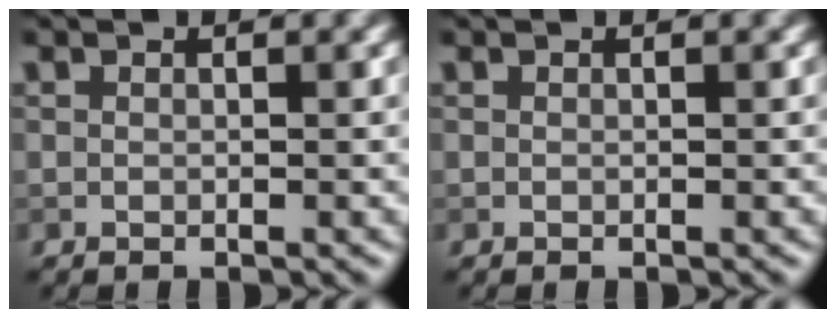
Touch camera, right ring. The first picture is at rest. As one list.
[{"total": 0.0}]